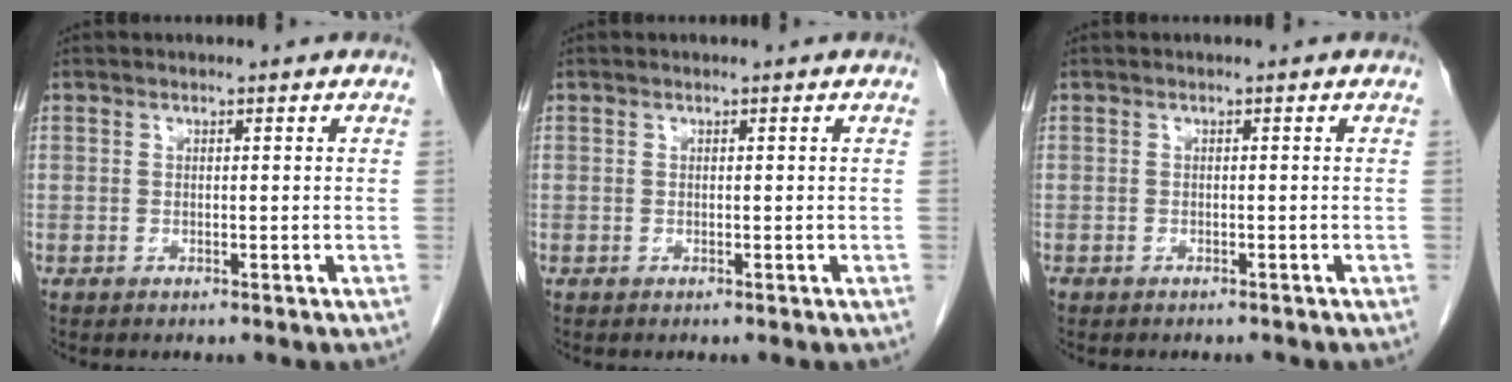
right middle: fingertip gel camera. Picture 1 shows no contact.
{"total": 0.0}
{"total": 1.3, "force": [-1.1, 0.7, 0.2], "torque": [-0.007, -0.001, -0.018]}